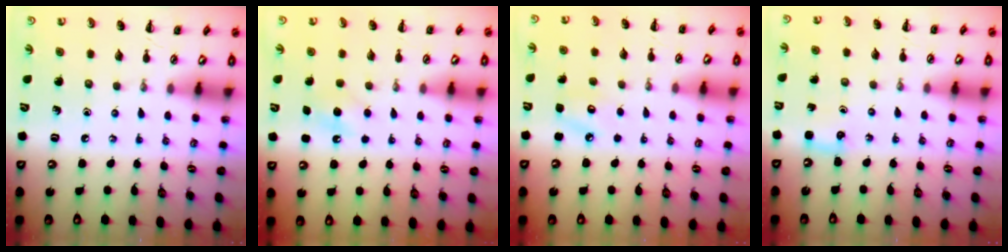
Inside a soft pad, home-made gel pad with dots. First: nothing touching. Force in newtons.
{"total": 6.2, "press": 6.0, "slide": 1.6}
{"total": 4.3, "press": 4.2, "slide": 1.2}
{"total": 2.5, "press": 2.4, "slide": 0.8}